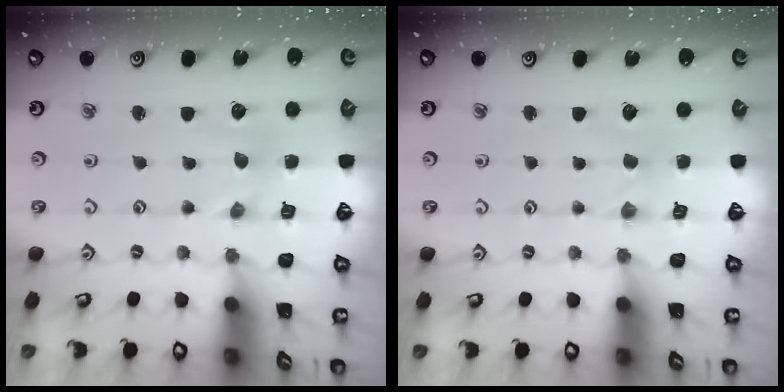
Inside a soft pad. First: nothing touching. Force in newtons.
{"total": 0.0}